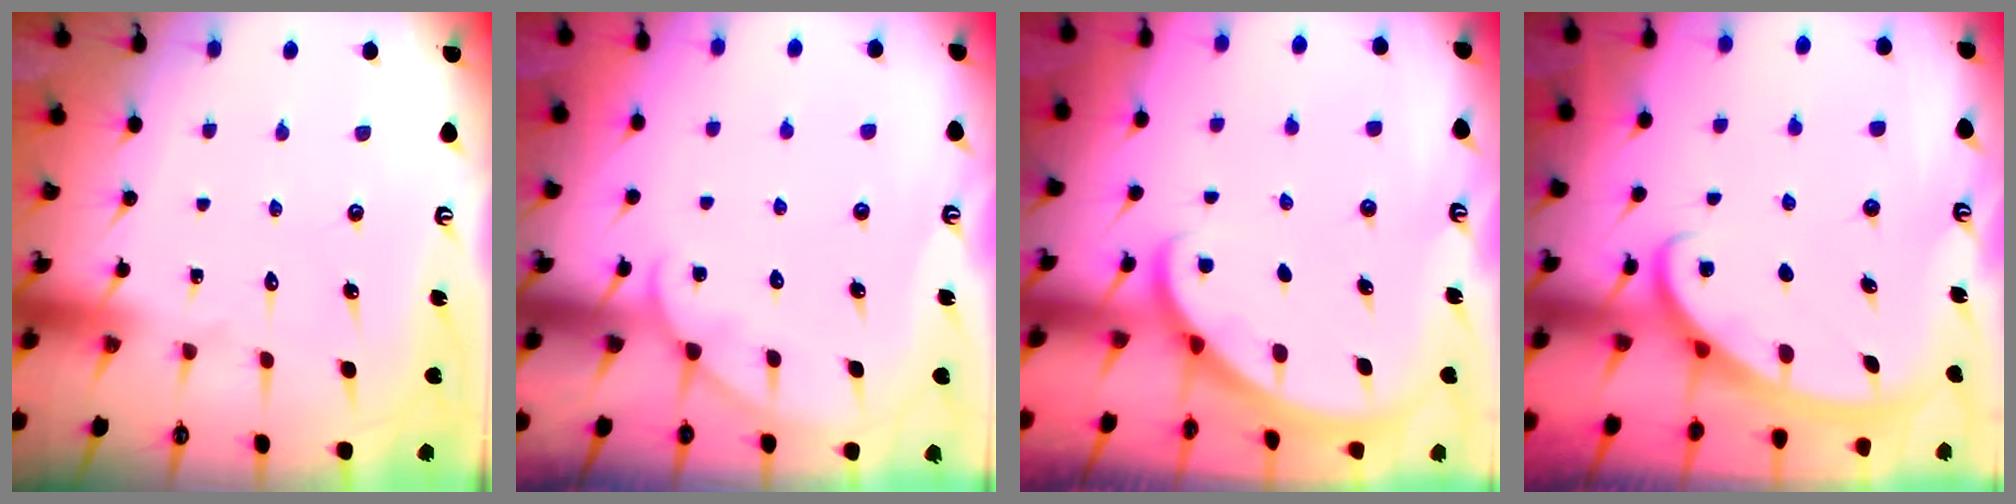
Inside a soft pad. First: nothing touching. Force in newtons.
{"total": 4.6, "press": 4.6, "slide": 0.5}
{"total": 2.1, "press": 2.1, "slide": 0.1}
{"total": 2.6, "press": 2.6, "slide": 0.4}